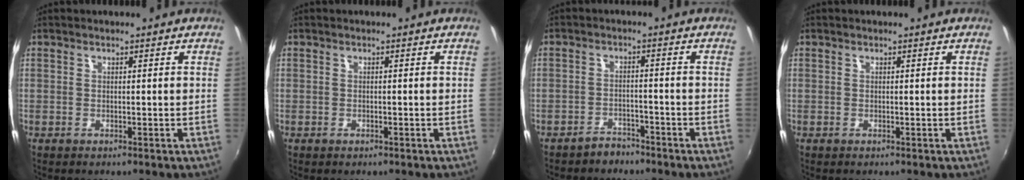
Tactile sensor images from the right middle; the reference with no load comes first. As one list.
[{"total": 0.5, "force": [-0.4, 0.4, 0.1], "torque": [-0.002, -0.003, -0.007]}, {"total": 3.3, "force": [-3.0, 1.5, 0.2], "torque": [-0.013, 0.008, -0.046]}, {"total": 0.0}]